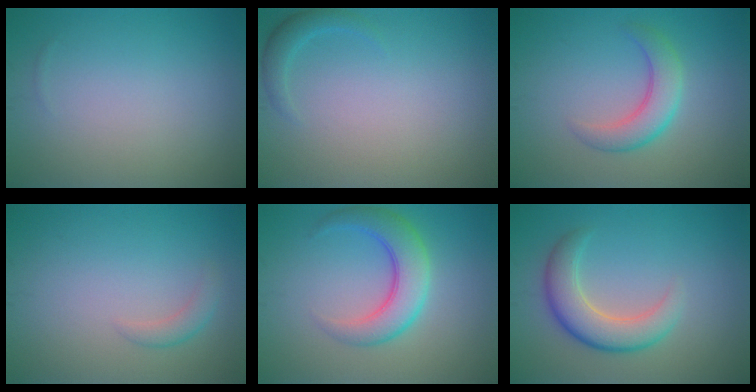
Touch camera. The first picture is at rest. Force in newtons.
{"total": 1.5, "press": 1.5, "slide": 0.0}
{"total": 3.5, "press": 3.5, "slide": 0.1}
{"total": 1.4, "press": 1.4, "slide": 0.1}
{"total": 5.0, "press": 5.0, "slide": 0.1}
{"total": 4.8, "press": 4.8, "slide": 0.2}